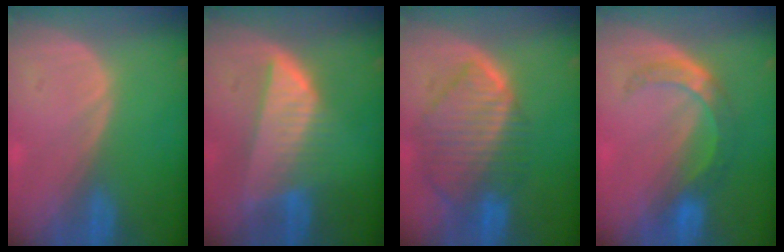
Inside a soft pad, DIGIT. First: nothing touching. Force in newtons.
{"total": 8.3, "press": 7.3, "slide": 3.9}
{"total": 10.3, "press": 8.8, "slide": 5.3}
{"total": 5.6, "press": 5.4, "slide": 1.2}